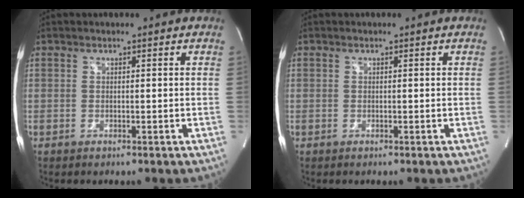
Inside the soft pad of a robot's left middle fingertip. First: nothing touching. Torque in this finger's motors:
{"motor_torque": [0.21, -0.06, -0.05, 0.01]}